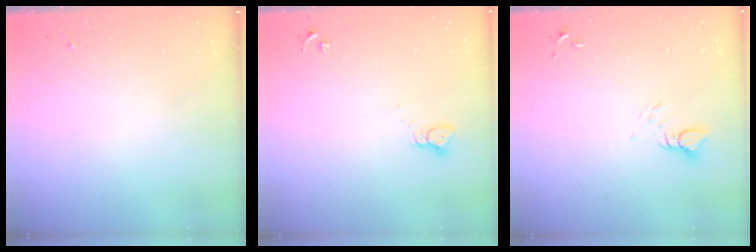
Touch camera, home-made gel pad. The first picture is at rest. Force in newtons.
{"total": 2.2, "press": 2.2, "slide": 0.2}
{"total": 4.0, "press": 4.0, "slide": 0.3}